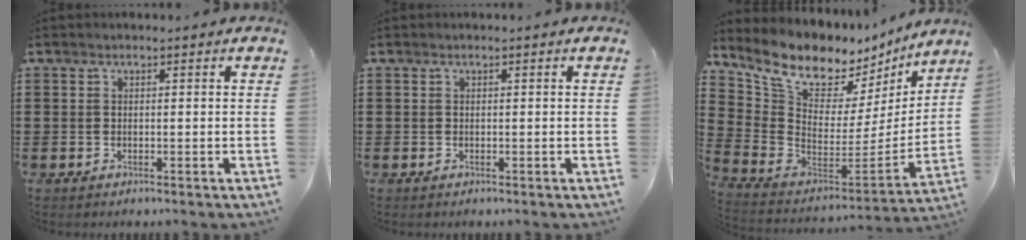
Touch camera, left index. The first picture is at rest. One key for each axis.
{"total": 0.0}
{"total": 9.2, "fx": 7.7, "fy": 4.0, "fz": 3.3, "tx": -0.103, "ty": -0.068, "tz": 0.135}